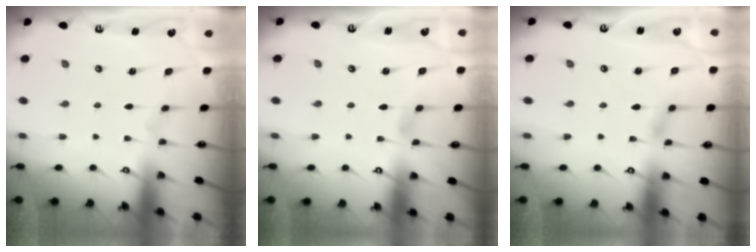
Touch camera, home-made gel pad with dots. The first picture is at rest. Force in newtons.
{"total": 1.8, "press": 1.7, "slide": 0.2}
{"total": 1.9, "press": 1.8, "slide": 0.2}